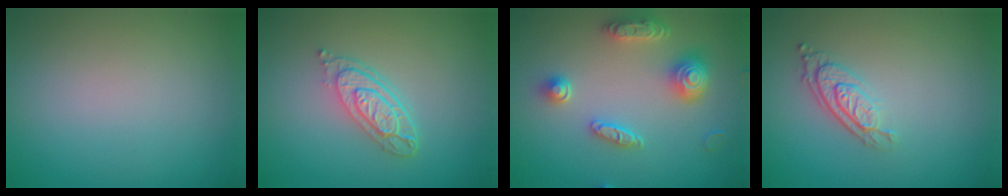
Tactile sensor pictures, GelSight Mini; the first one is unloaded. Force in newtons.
{"total": 3.8, "press": 2.8, "slide": 2.6}
{"total": 4.7, "press": 4.2, "slide": 2.2}
{"total": 3.0, "press": 2.2, "slide": 2.0}